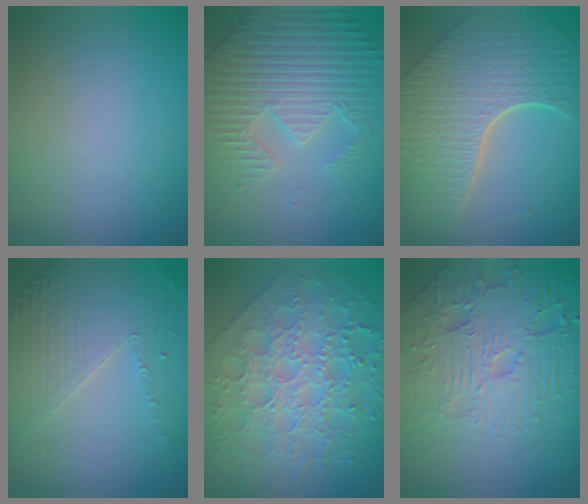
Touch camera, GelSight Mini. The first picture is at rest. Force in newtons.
{"total": 4.7, "press": 4.6, "slide": 1.0}
{"total": 8.6, "press": 6.2, "slide": 6.0}
{"total": 4.3, "press": 3.0, "slide": 3.0}
{"total": 8.5, "press": 6.2, "slide": 5.8}
{"total": 7.7, "press": 5.7, "slide": 5.2}